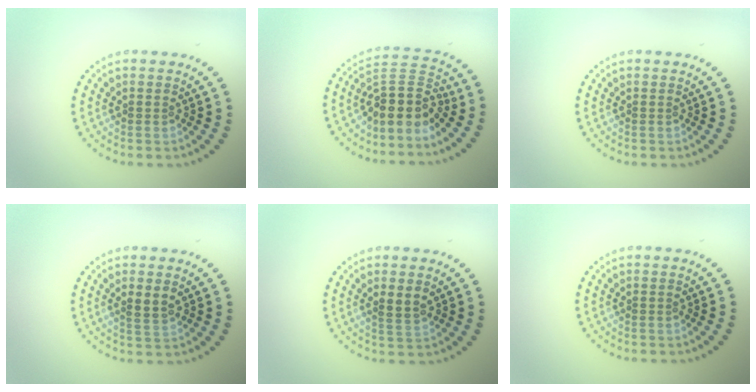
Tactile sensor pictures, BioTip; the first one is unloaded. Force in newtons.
{"total": 4.2, "press": 3.4, "slide": 2.5}
{"total": 0.0}
{"total": 1.8, "press": 1.7, "slide": 0.6}
{"total": 1.8, "press": 1.7, "slide": 0.6}
{"total": 0.0}